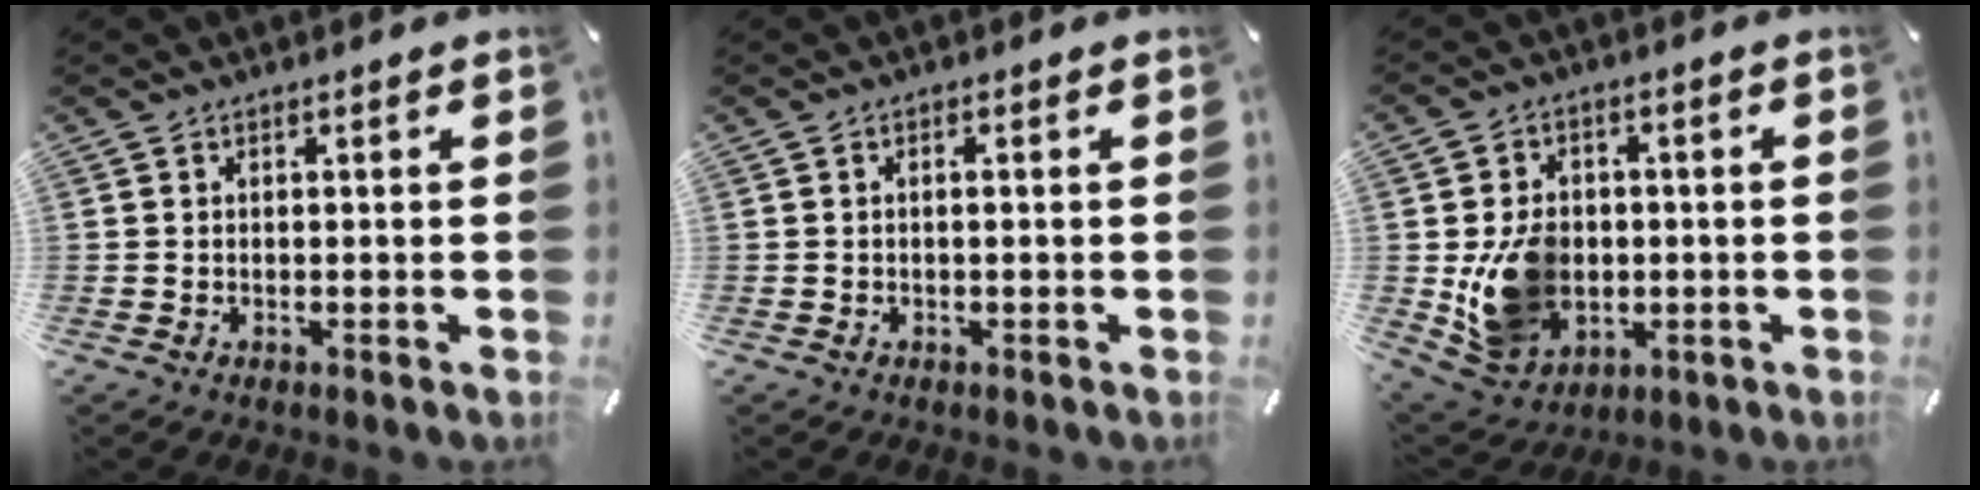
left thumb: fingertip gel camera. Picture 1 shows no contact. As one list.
[{"total": 1.2, "force": [-0.2, 0.3, 1.1], "torque": [-0.021, 0.001, -0.005]}, {"total": 11.7, "force": [-1.2, 9.7, 6.4], "torque": [-0.131, 0.010, -0.018]}]